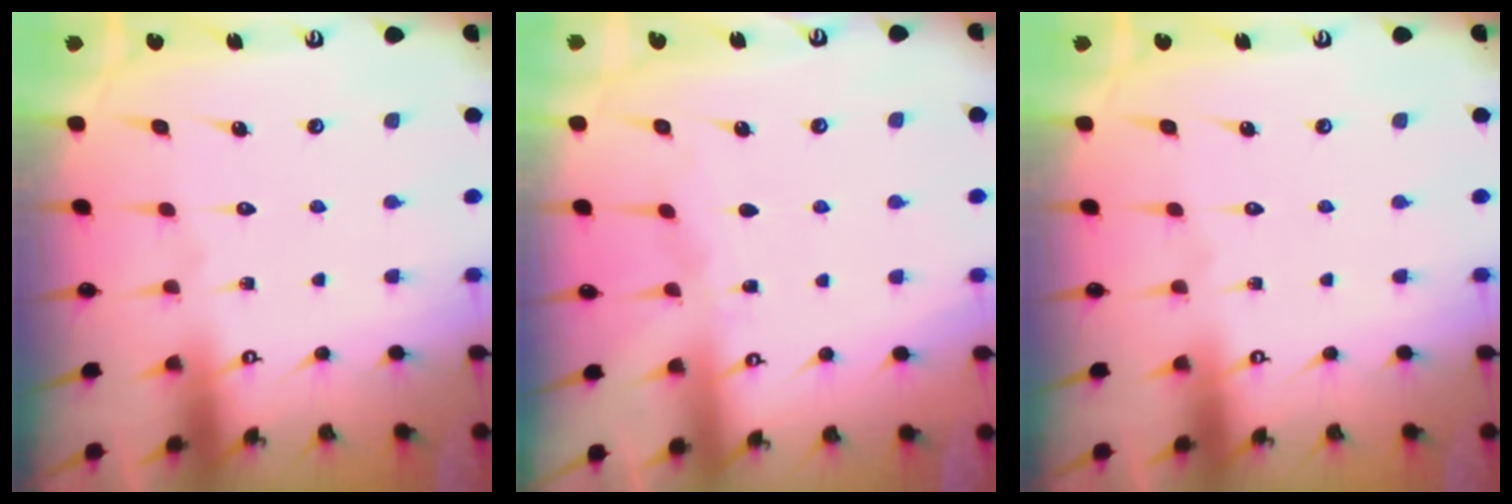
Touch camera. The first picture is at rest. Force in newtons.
{"total": 3.4, "press": 3.4, "slide": 0.5}
{"total": 0.0}